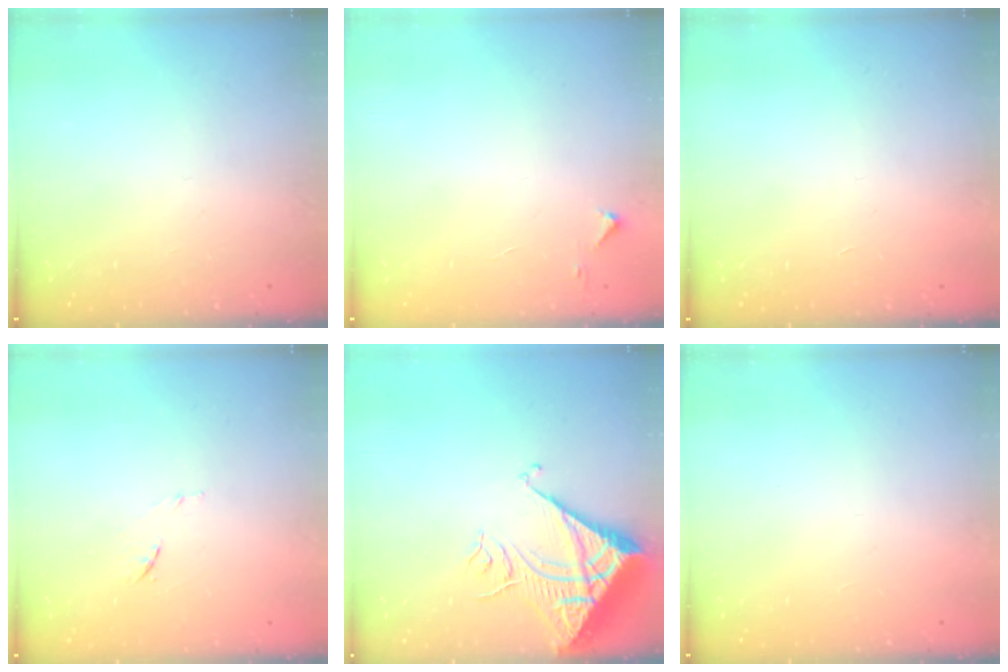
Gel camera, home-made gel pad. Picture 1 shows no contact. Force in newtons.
{"total": 2.8, "press": 2.8, "slide": 0.4}
{"total": 1.7, "press": 1.7, "slide": 0.1}
{"total": 7.8, "press": 7.7, "slide": 0.6}
{"total": 11.6, "press": 11.5, "slide": 1.4}
{"total": 1.6, "press": 1.5, "slide": 0.1}